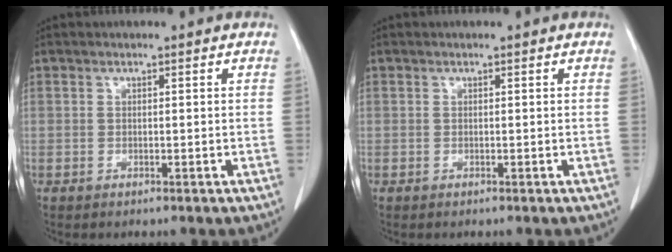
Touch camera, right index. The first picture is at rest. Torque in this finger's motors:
{"motor_torque": [0.15, -0.11, -0.02, 0.01]}